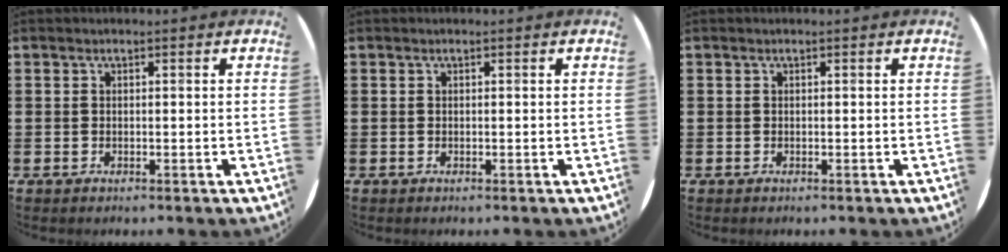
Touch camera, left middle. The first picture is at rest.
{"total": 0.0}
{"total": 0.0}